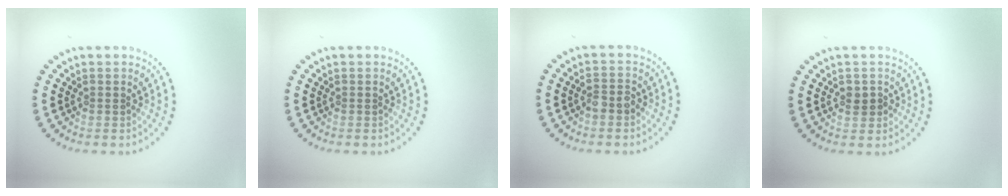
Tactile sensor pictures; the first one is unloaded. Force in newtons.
{"total": 0.0}
{"total": 1.7, "press": 1.7, "slide": 0.4}
{"total": 1.3, "press": 1.2, "slide": 0.4}